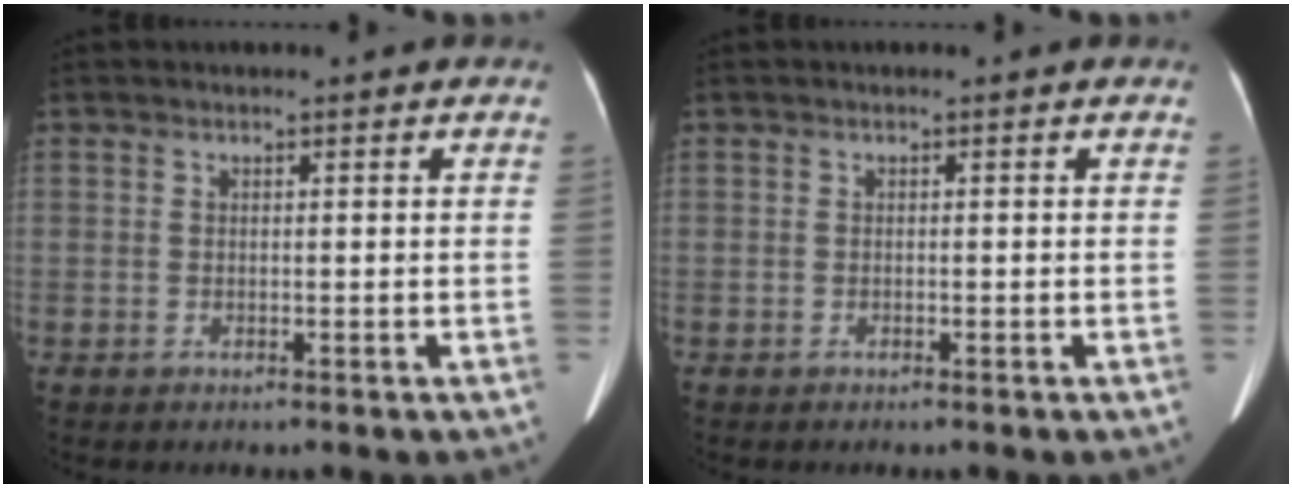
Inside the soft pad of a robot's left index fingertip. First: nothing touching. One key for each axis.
{"total": 0.0}